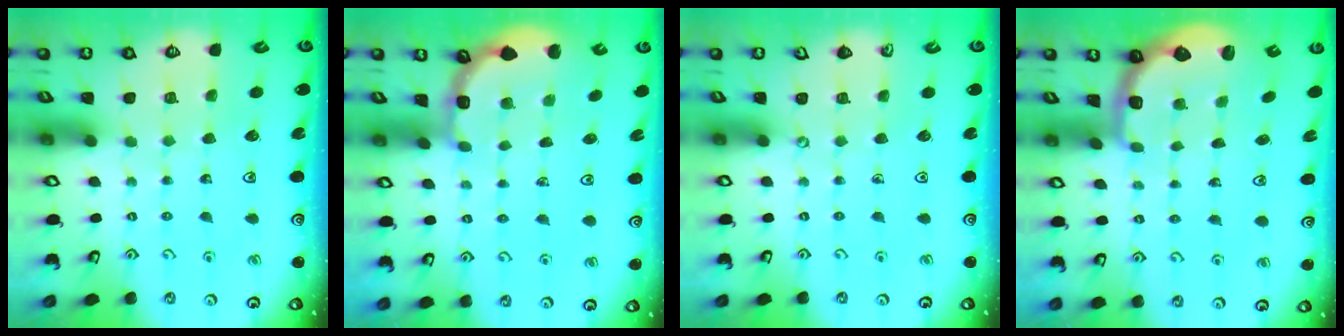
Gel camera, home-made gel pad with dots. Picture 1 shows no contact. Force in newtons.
{"total": 2.1, "press": 2.1, "slide": 0.3}
{"total": 0.0}
{"total": 2.6, "press": 2.0, "slide": 1.7}